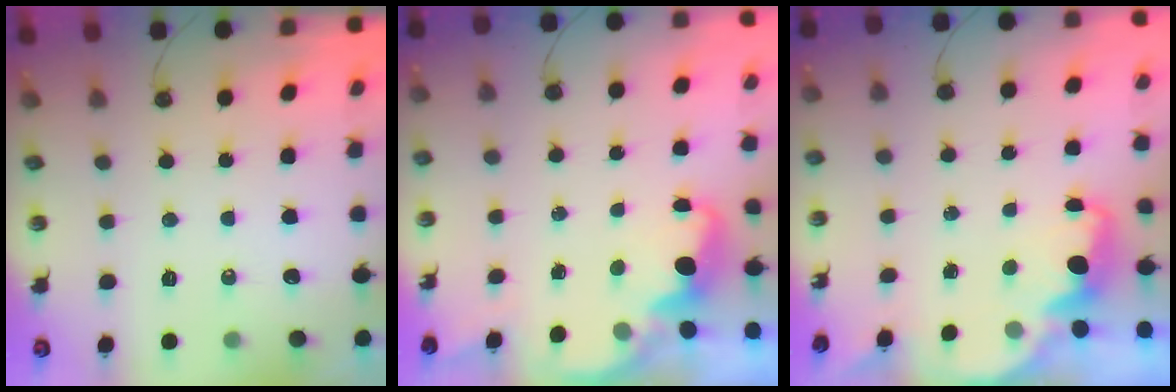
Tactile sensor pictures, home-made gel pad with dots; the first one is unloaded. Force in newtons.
{"total": 1.9, "press": 1.7, "slide": 0.8}
{"total": 1.7, "press": 1.5, "slide": 0.7}